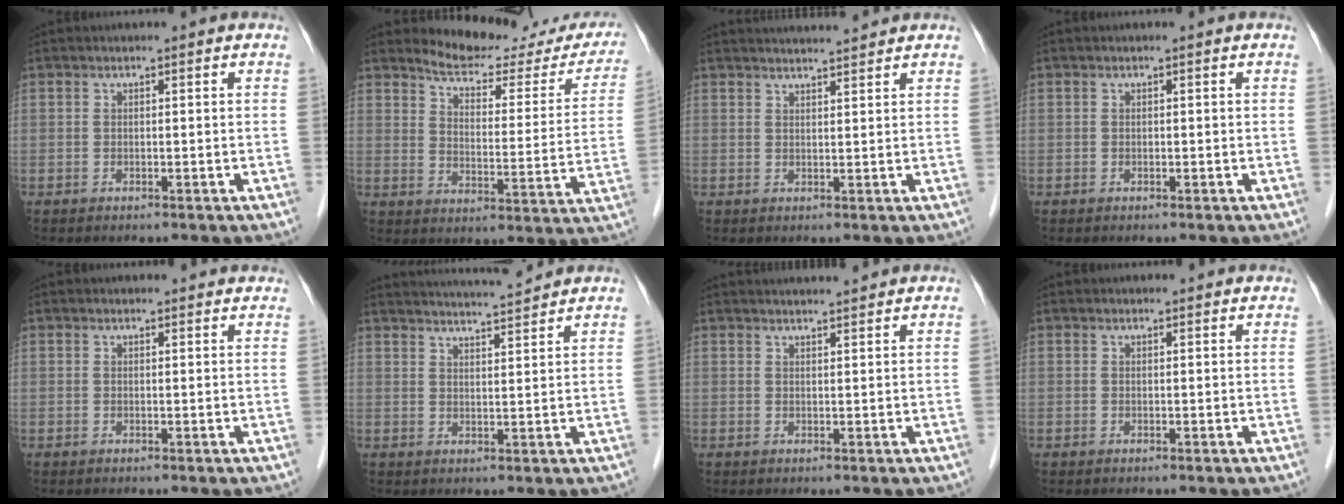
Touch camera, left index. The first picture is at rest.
{"total": 18.2, "force": [16.8, 4.6, 5.1], "torque": [-0.048, -0.048, 0.195]}
{"total": 5.8, "force": [5.6, -0.4, 1.5], "torque": [-0.024, 0.022, 0.077]}
{"total": 0.0}
{"total": 2.5, "force": [2.5, 0.5, 0.2], "torque": [-0.011, 0.008, 0.021]}
{"total": 7.7, "force": [7.5, -0.7, 2.0], "torque": [-0.041, 0.011, 0.112]}
{"total": 4.3, "force": [4.1, -0.2, 1.2], "torque": [-0.017, 0.021, 0.056]}
{"total": 1.2, "force": [1.1, 0.2, 0.1], "torque": [-0.011, 0.007, 0.013]}